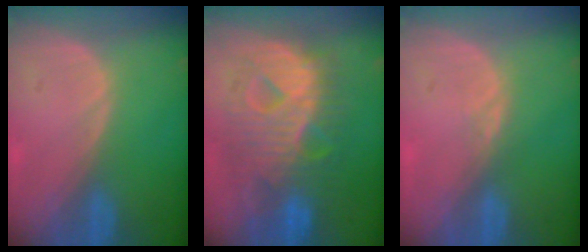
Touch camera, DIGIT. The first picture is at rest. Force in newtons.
{"total": 12.1, "press": 12.0, "slide": 1.4}
{"total": 1.1, "press": 1.0, "slide": 0.5}